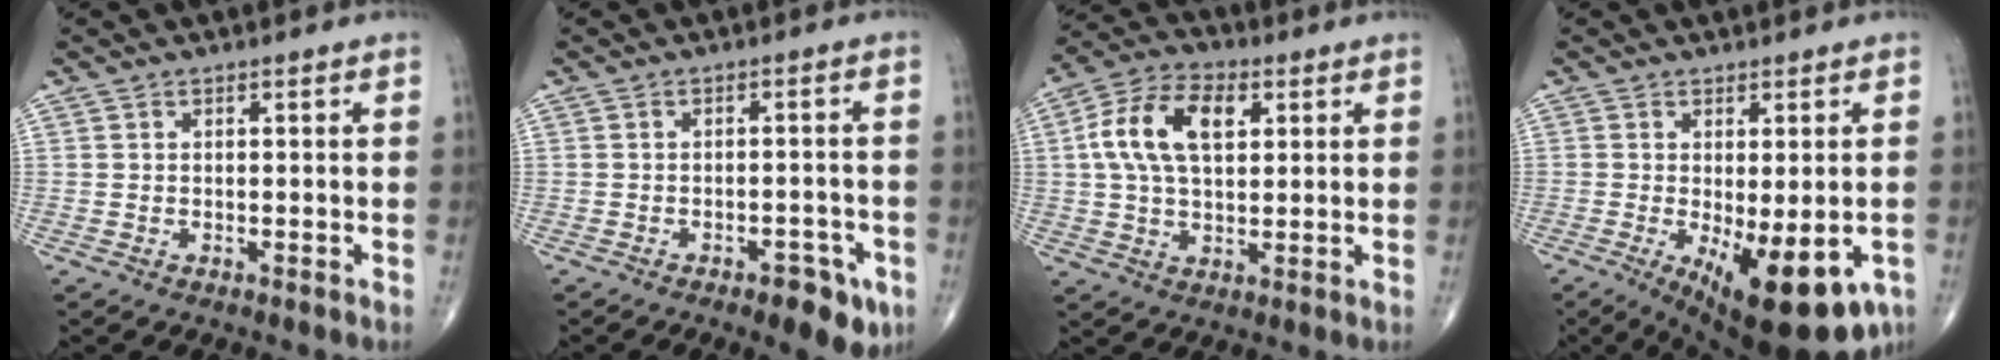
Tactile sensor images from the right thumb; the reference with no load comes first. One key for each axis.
{"total": 6.8, "fx": -3.7, "fy": 2.9, "fz": 4.9, "tx": -0.044, "ty": 0.015, "tz": -0.044}
{"total": 12.9, "fx": 3.1, "fy": 7.4, "fz": 10.0, "tx": -0.183, "ty": 0.015, "tz": 0.052}
{"total": 15.8, "fx": -6.0, "fy": 6.0, "fz": 13.3, "tx": -0.169, "ty": -0.019, "tz": -0.073}